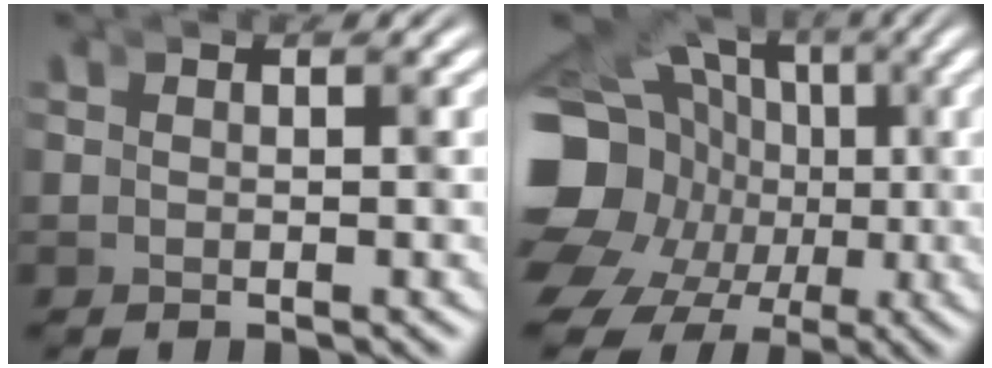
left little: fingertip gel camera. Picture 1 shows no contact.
{"total": 12.9, "force": [-2.2, 11.4, 5.7], "torque": [-0.144, -0.066, -0.031]}